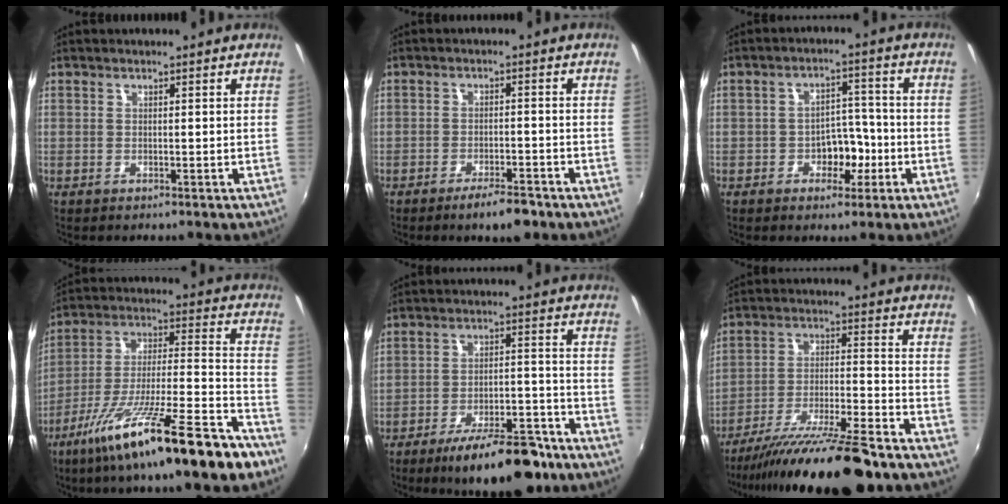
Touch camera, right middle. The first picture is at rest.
{"total": 5.3, "force": [-3.9, 1.5, 3.2], "torque": [-0.064, -0.002, -0.062]}
{"total": 5.8, "force": [-2.4, 4.2, 3.2], "torque": [-0.047, 0.013, -0.032]}
{"total": 23.1, "force": [-15.8, 1.9, 16.8], "torque": [-0.270, -0.039, -0.255]}
{"total": 15.5, "force": [-11.8, 4.7, 8.9], "torque": [-0.143, -0.003, -0.167]}
{"total": 19.7, "force": [-16.1, 1.7, 11.1], "torque": [-0.205, -0.044, -0.259]}